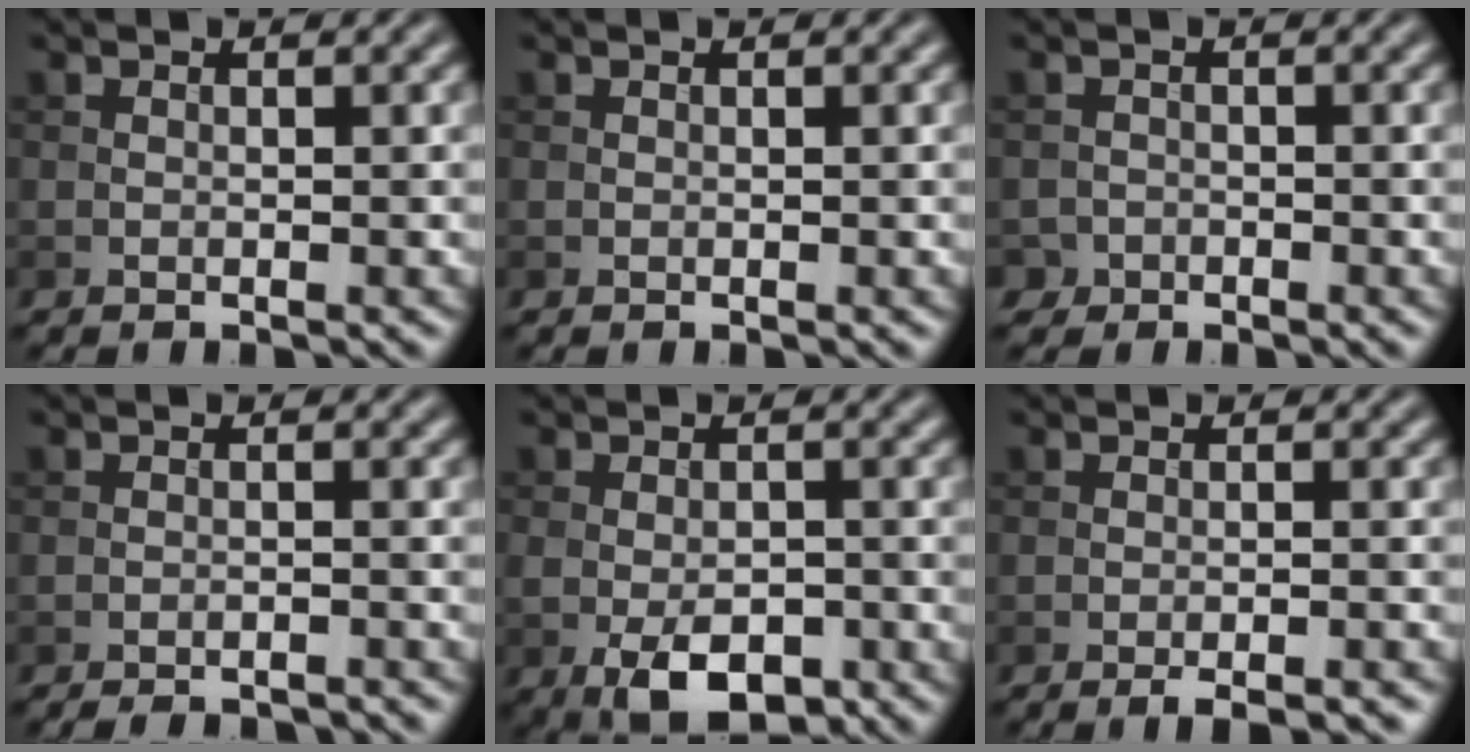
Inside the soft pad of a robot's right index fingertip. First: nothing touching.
{"total": 0.0}
{"total": 1.5, "force": [-1.0, 1.0, -0.2], "torque": [0.009, 0.005, -0.021]}
{"total": 3.3, "force": [-3.1, 0.5, 1.0], "torque": [-0.014, 0.000, -0.044]}
{"total": 5.9, "force": [-2.3, 3.3, 4.4], "torque": [-0.078, -0.014, -0.036]}
{"total": 2.7, "force": [-1.9, 0.5, 1.9], "torque": [-0.026, 0.002, -0.029]}